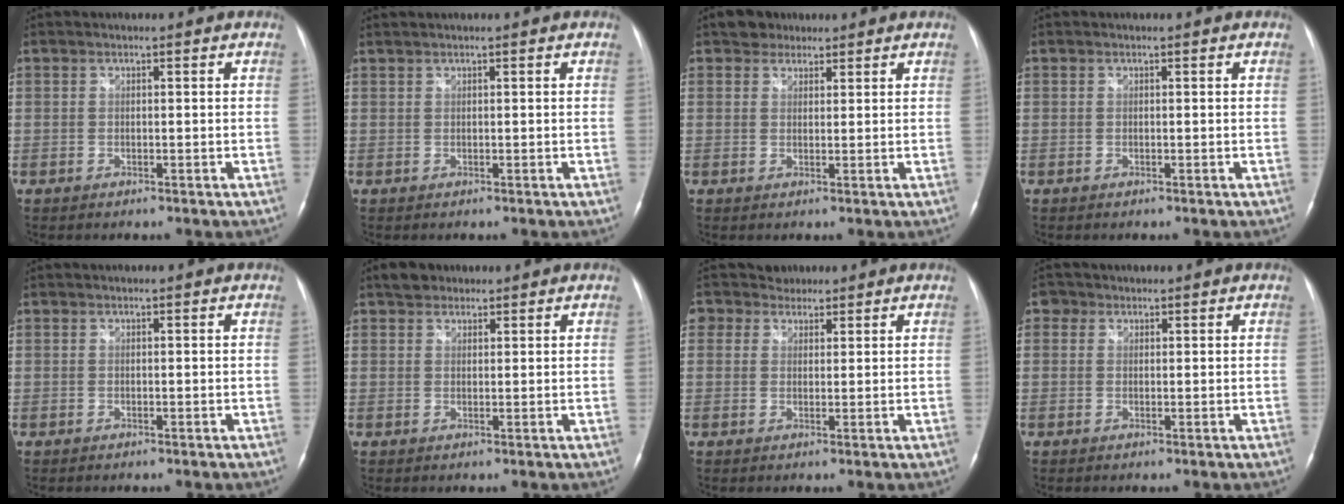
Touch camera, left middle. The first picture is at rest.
{"total": 0.8, "force": [0.7, -0.1, 0.4], "torque": [-0.013, 0.014, 0.019]}
{"total": 2.8, "force": [2.1, 1.8, 0.2], "torque": [-0.004, 0.013, 0.033]}
{"total": 0.0}
{"total": 0.0}
{"total": 2.6, "force": [2.0, 1.7, 0.5], "torque": [-0.012, 0.014, 0.033]}
{"total": 3.8, "force": [2.6, 2.8, 0.0], "torque": [-0.004, 0.024, 0.043]}
{"total": 1.8, "force": [0.9, 1.6, 0.3], "torque": [0.001, 0.006, 0.010]}